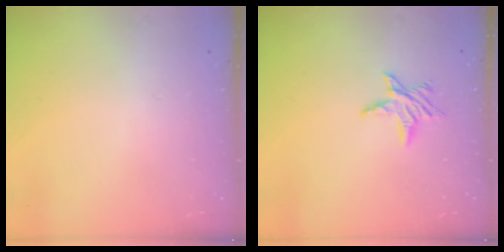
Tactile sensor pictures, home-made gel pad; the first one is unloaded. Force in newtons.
{"total": 6.3, "press": 6.3, "slide": 0.3}